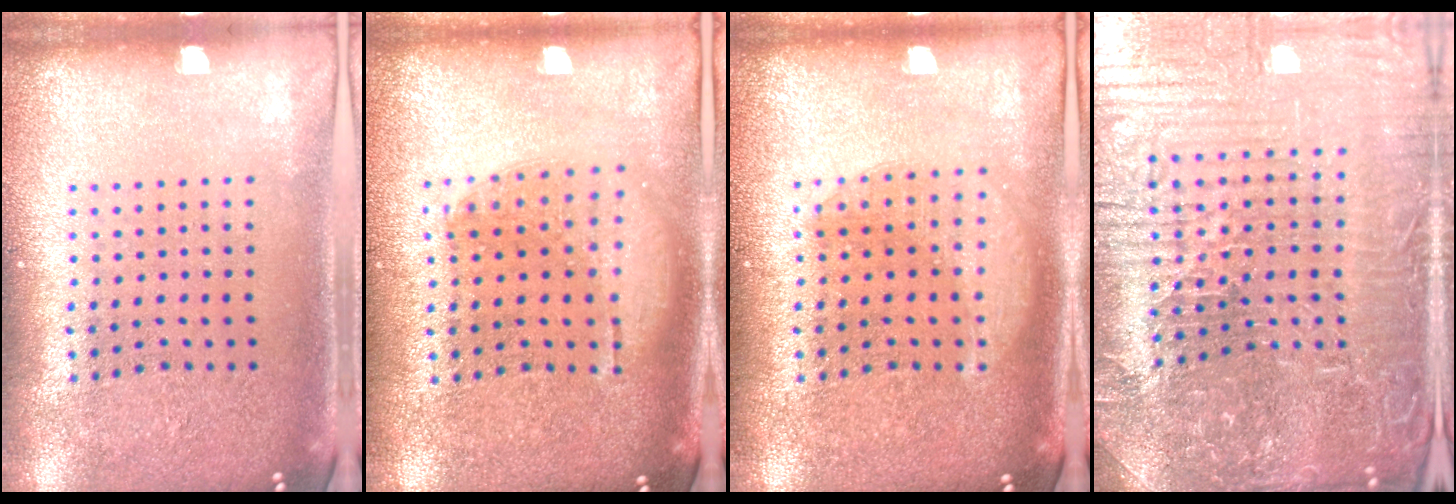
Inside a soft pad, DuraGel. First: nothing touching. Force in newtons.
{"total": 1.3, "press": 1.1, "slide": 0.5}
{"total": 2.2, "press": 2.2, "slide": 0.3}
{"total": 5.9, "press": 5.7, "slide": 1.8}